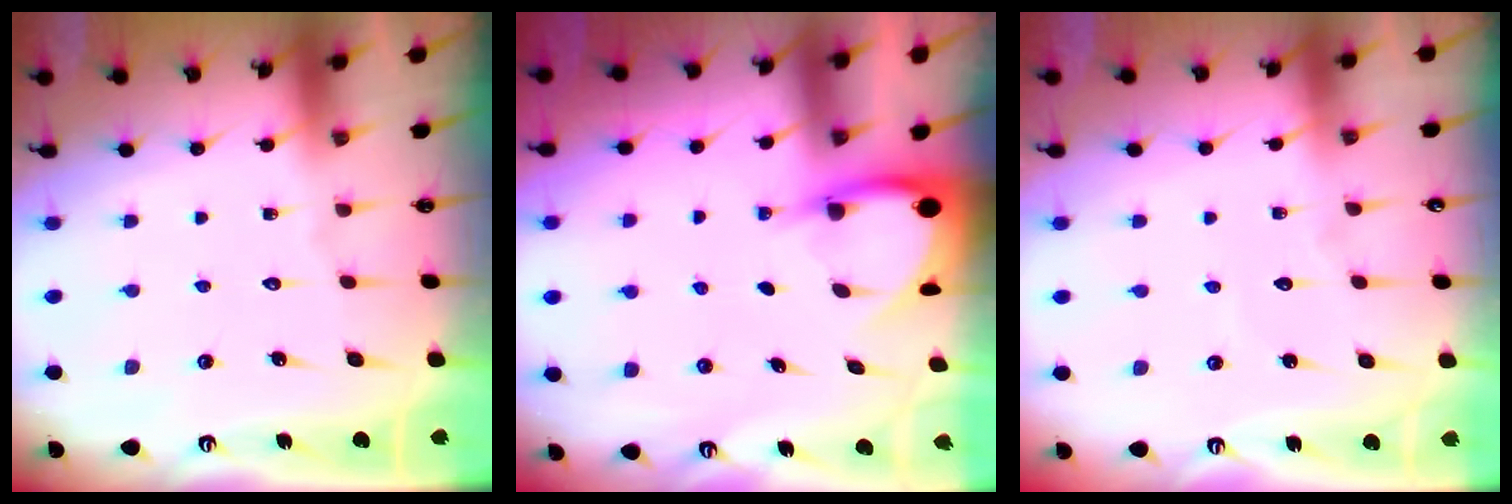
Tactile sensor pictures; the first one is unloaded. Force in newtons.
{"total": 3.9, "press": 3.9, "slide": 0.3}
{"total": 2.9, "press": 2.9, "slide": 0.3}